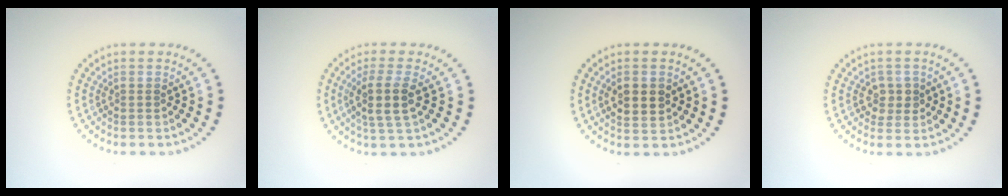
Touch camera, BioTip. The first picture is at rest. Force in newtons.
{"total": 3.0, "press": 2.5, "slide": 1.6}
{"total": 3.4, "press": 3.4, "slide": 0.1}
{"total": 1.8, "press": 1.7, "slide": 0.4}